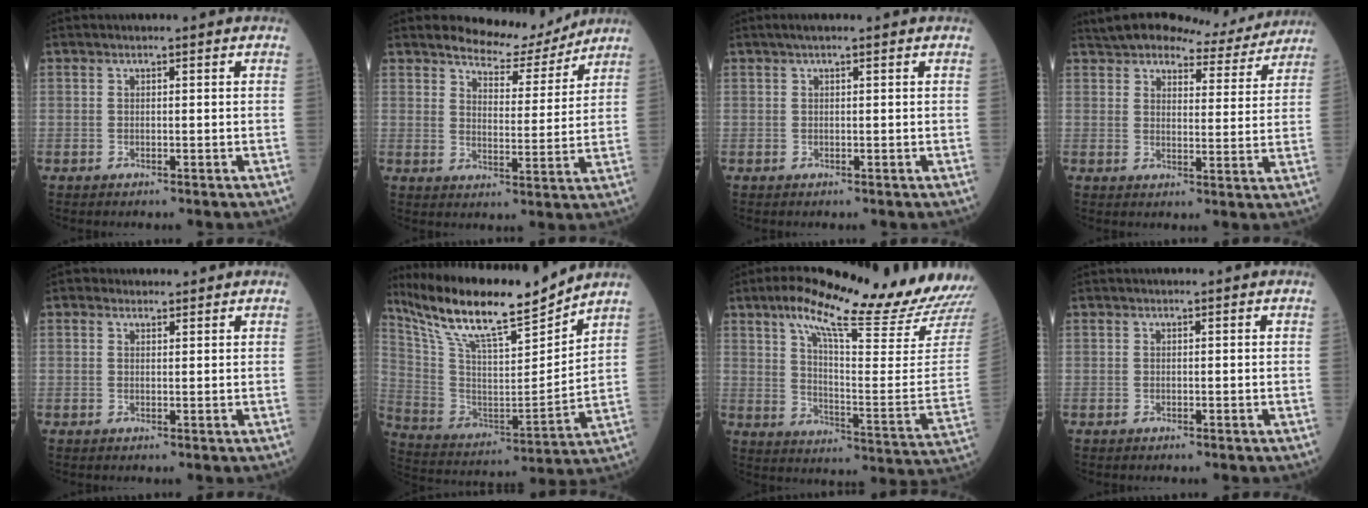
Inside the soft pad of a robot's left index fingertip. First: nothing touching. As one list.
[{"total": 7.6, "force": [7.3, 1.8, 0.9], "torque": [-0.022, -0.013, 0.107]}, {"total": 2.4, "force": [1.8, 0.1, 1.6], "torque": [-0.026, 0.023, 0.026]}, {"total": 12.4, "force": [11.6, 3.0, 3.1], "torque": [-0.034, 0.004, 0.145]}, {"total": 1.3, "force": [1.0, 0.8, 0.1], "torque": [-0.002, 0.005, 0.013]}, {"total": 18.7, "force": [15.8, 2.1, 9.7], "torque": [-0.189, -0.001, 0.288]}, {"total": 22.4, "force": [18.8, 0.8, 12.3], "torque": [-0.184, -0.045, 0.256]}, {"total": 0.0}]